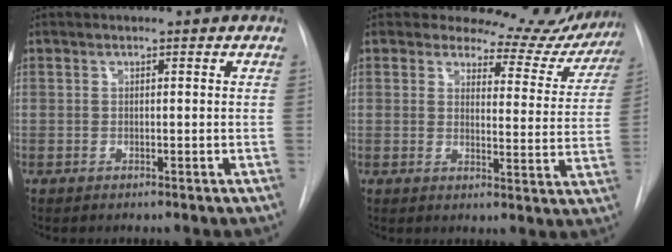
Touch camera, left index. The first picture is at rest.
{"total": 10.6, "force": [10.0, 3.3, 0.4], "torque": [0.024, -0.047, 0.092]}